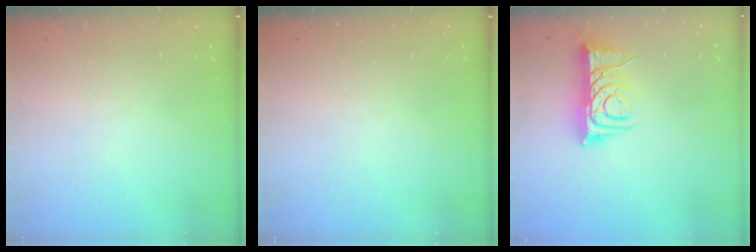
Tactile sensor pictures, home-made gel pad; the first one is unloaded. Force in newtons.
{"total": 0.0}
{"total": 9.0, "press": 9.0, "slide": 1.2}